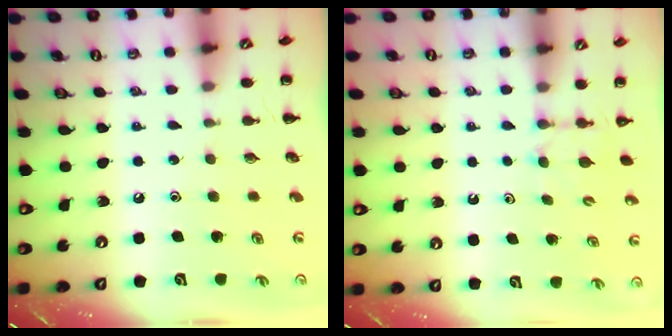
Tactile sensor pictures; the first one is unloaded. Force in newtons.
{"total": 3.3, "press": 3.1, "slide": 1.1}